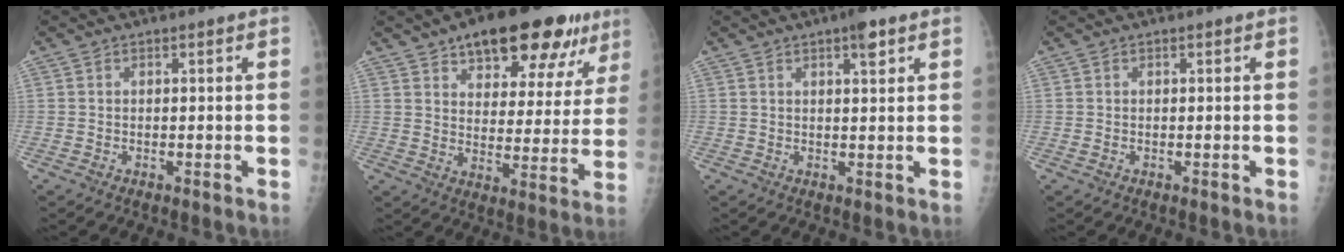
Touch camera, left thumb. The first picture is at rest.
{"total": 20.0, "force": [12.6, 8.8, 12.8], "torque": [-0.129, -0.028, 0.180]}
{"total": 3.5, "force": [2.0, 0.9, 2.7], "torque": [-0.034, -0.008, 0.027]}
{"total": 0.6, "force": [0.1, 0.4, 0.5], "torque": [-0.009, 0.002, 0.004]}